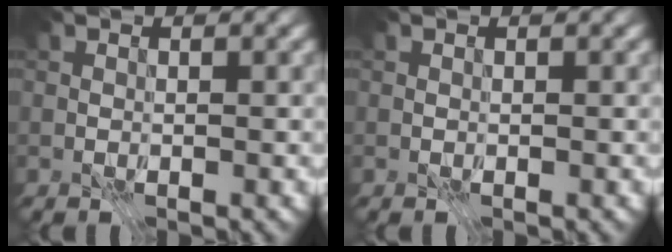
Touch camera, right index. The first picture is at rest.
{"total": 0.0}